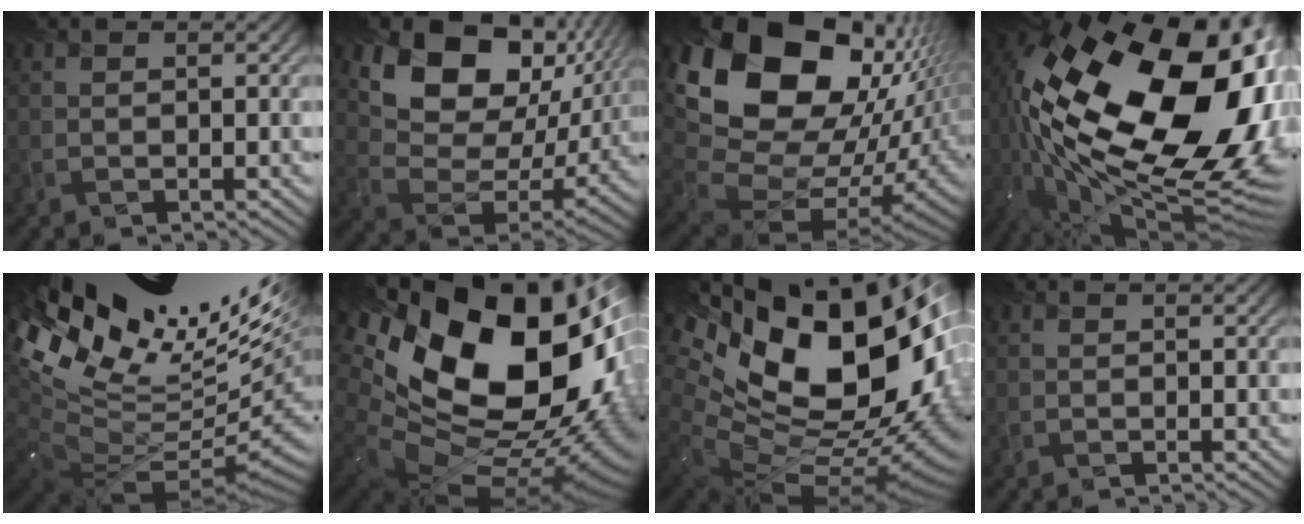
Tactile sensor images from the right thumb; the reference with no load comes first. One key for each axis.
{"total": 15.4, "fx": 7.2, "fy": 10.2, "fz": 9.1, "tx": -0.170, "ty": 0.006, "tz": 0.135}
{"total": 20.8, "fx": 5.8, "fy": 14.2, "fz": 14.1, "tx": -0.299, "ty": -0.027, "tz": 0.146}
{"total": 22.4, "fx": 1.2, "fy": 10.6, "fz": 19.7, "tx": -0.372, "ty": -0.043, "tz": 0.029}
{"total": 17.8, "fx": 7.1, "fy": 8.4, "fz": 14.0, "tx": -0.226, "ty": 0.002, "tz": 0.176}
{"total": 22.3, "fx": 3.3, "fy": 14.4, "fz": 16.7, "tx": -0.336, "ty": -0.058, "tz": 0.103}
{"total": 22.1, "fx": 5.6, "fy": 13.0, "fz": 16.9, "tx": -0.311, "ty": -0.014, "tz": 0.134}
{"total": 0.0}